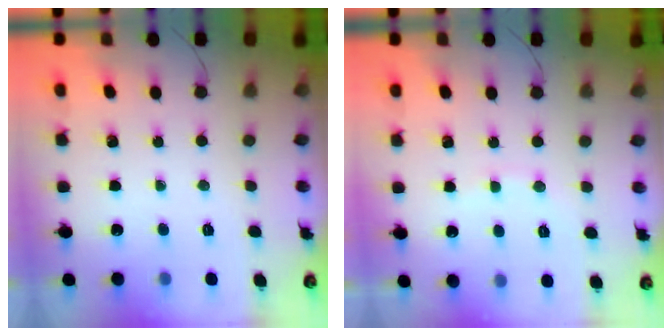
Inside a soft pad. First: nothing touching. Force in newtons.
{"total": 5.0, "press": 4.8, "slide": 1.4}